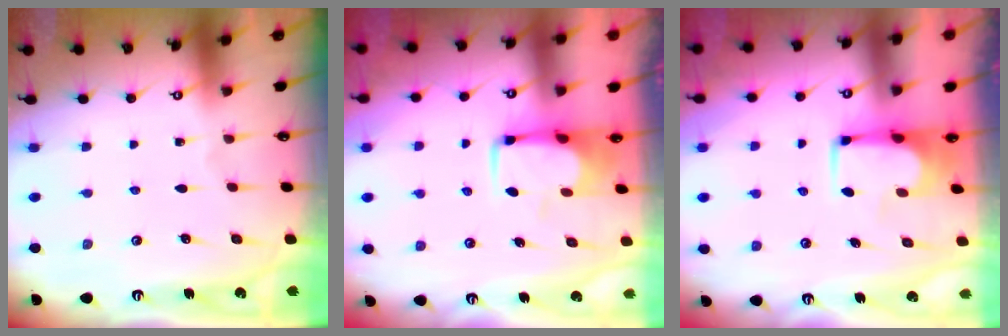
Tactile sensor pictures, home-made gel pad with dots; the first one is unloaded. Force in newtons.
{"total": 3.9, "press": 3.9, "slide": 0.7}
{"total": 1.5, "press": 1.5, "slide": 0.1}